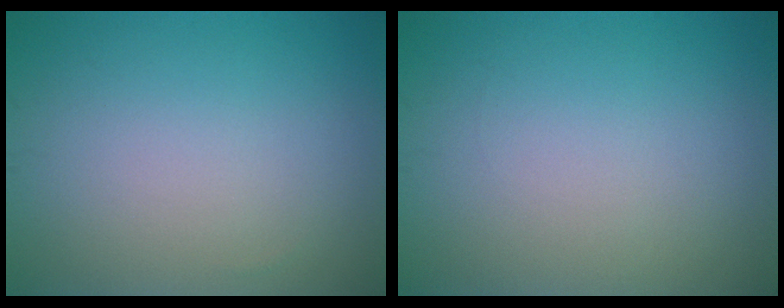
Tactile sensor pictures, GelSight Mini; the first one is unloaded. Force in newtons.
{"total": 0.0}